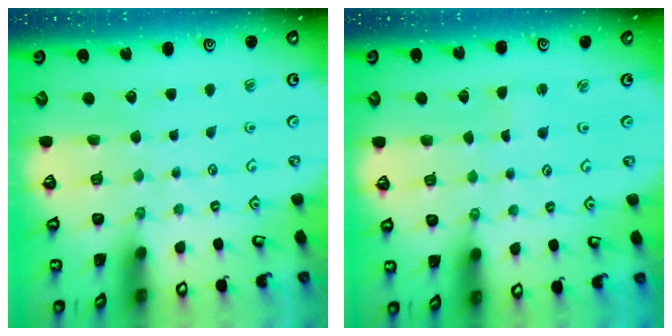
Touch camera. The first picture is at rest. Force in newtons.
{"total": 1.0, "press": 0.9, "slide": 0.1}